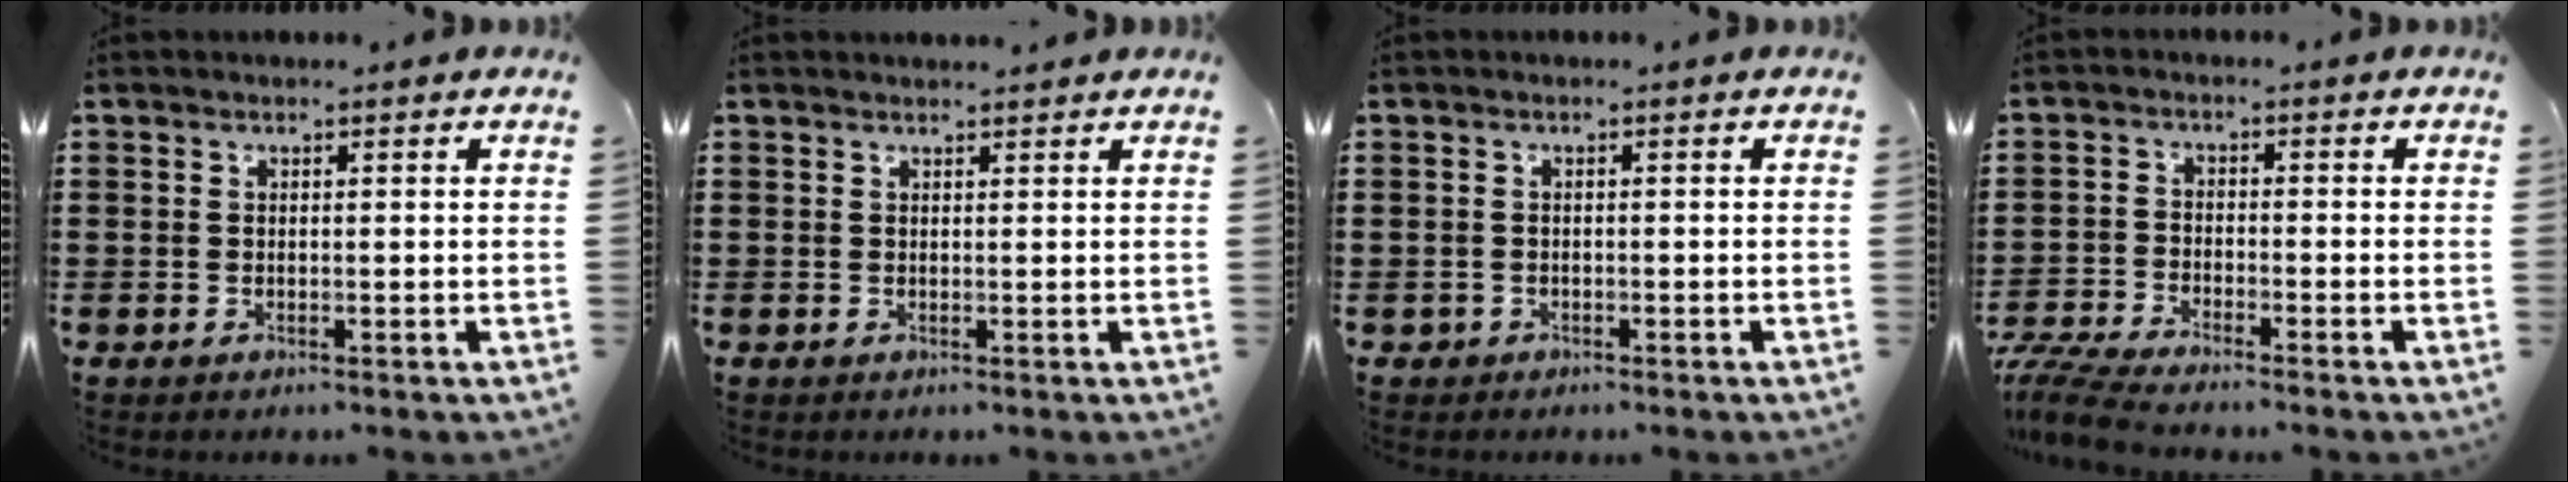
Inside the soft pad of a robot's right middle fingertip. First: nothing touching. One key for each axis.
{"total": 0.9, "fx": 0.9, "fy": -0.1, "fz": 0.0, "tx": -0.001, "ty": -0.003, "tz": 0.018}
{"total": 0.6, "fx": -0.4, "fy": 0.4, "fz": 0.0, "tx": -0.002, "ty": 0.003, "tz": -0.011}
{"total": 5.0, "fx": -4.7, "fy": 0.3, "fz": 1.8, "tx": -0.057, "ty": -0.014, "tz": -0.098}